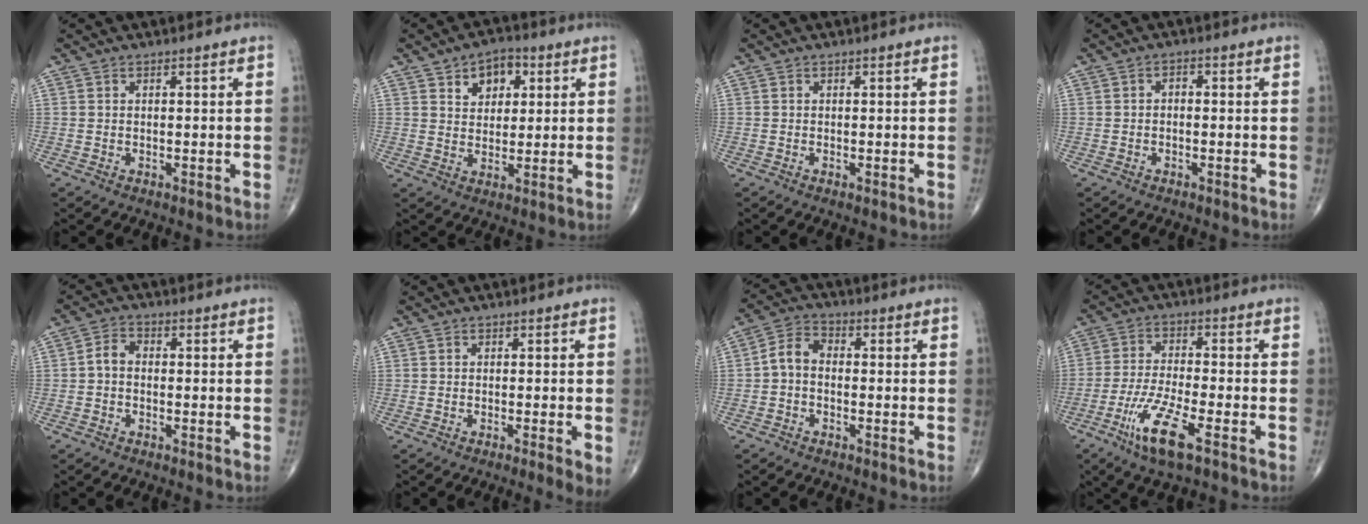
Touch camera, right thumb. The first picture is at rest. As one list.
[{"total": 7.3, "force": [3.1, 5.0, 4.3], "torque": [-0.028, -0.009, 0.044]}, {"total": 0.0}, {"total": 1.5, "force": [-0.3, 1.0, 1.1], "torque": [-0.013, 0.010, -0.008]}, {"total": 3.0, "force": [-0.5, 2.1, 2.0], "torque": [-0.034, 0.013, -0.019]}, {"total": 3.0, "force": [-1.0, 0.3, 2.9], "torque": [-0.046, -0.012, -0.018]}, {"total": 4.9, "force": [-0.8, 3.3, 3.5], "torque": [-0.058, 0.020, -0.029]}, {"total": 9.7, "force": [-5.1, 1.6, 8.1], "torque": [-0.178, 0.006, -0.095]}]